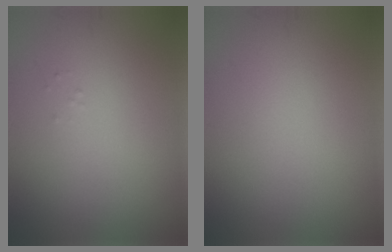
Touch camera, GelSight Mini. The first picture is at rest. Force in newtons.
{"total": 0.0}